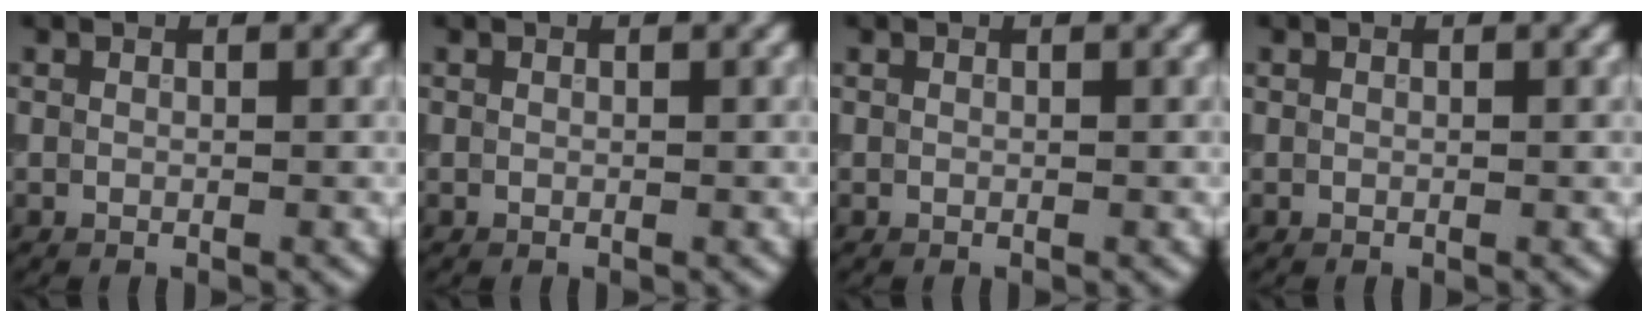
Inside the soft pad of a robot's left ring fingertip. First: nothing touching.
{"total": 0.0}
{"total": 0.0}
{"total": 0.0}